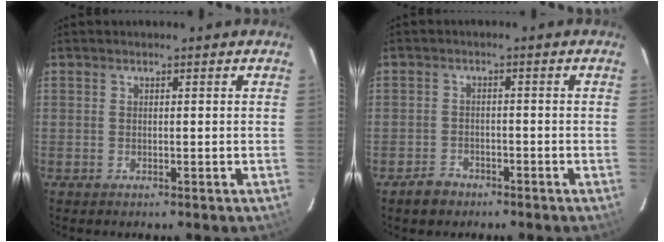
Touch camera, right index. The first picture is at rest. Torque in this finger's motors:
{"motor_torque": [-0.38, 0.05, -0.45, -0.21]}